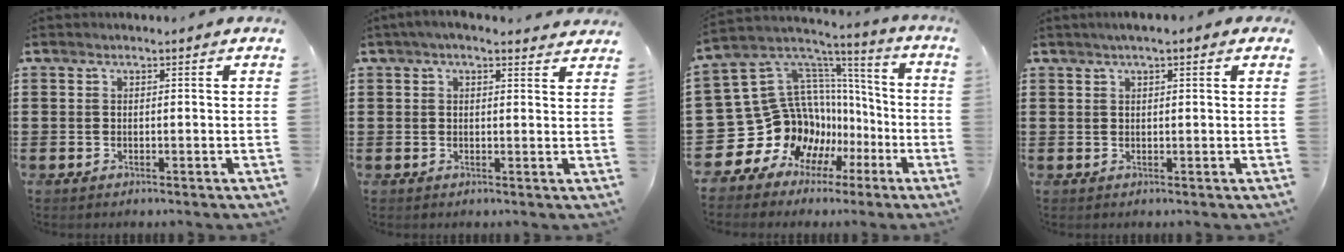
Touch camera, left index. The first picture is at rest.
{"total": 2.2, "force": [1.6, 0.6, 1.3], "torque": [-0.029, 0.004, 0.030]}
{"total": 16.2, "force": [-4.4, 14.4, 6.1], "torque": [-0.166, -0.044, -0.022]}
{"total": 1.7, "force": [1.0, 0.3, 1.4], "torque": [-0.029, 0.003, 0.016]}